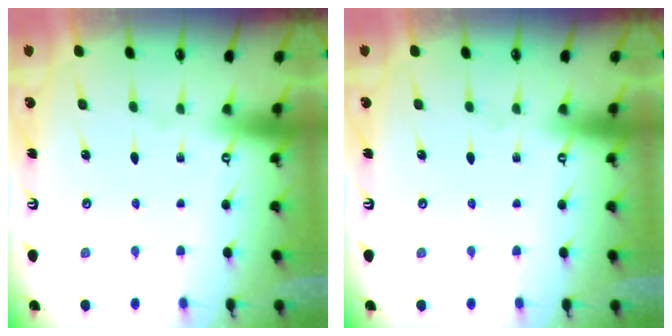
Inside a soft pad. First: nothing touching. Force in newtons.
{"total": 0.0}